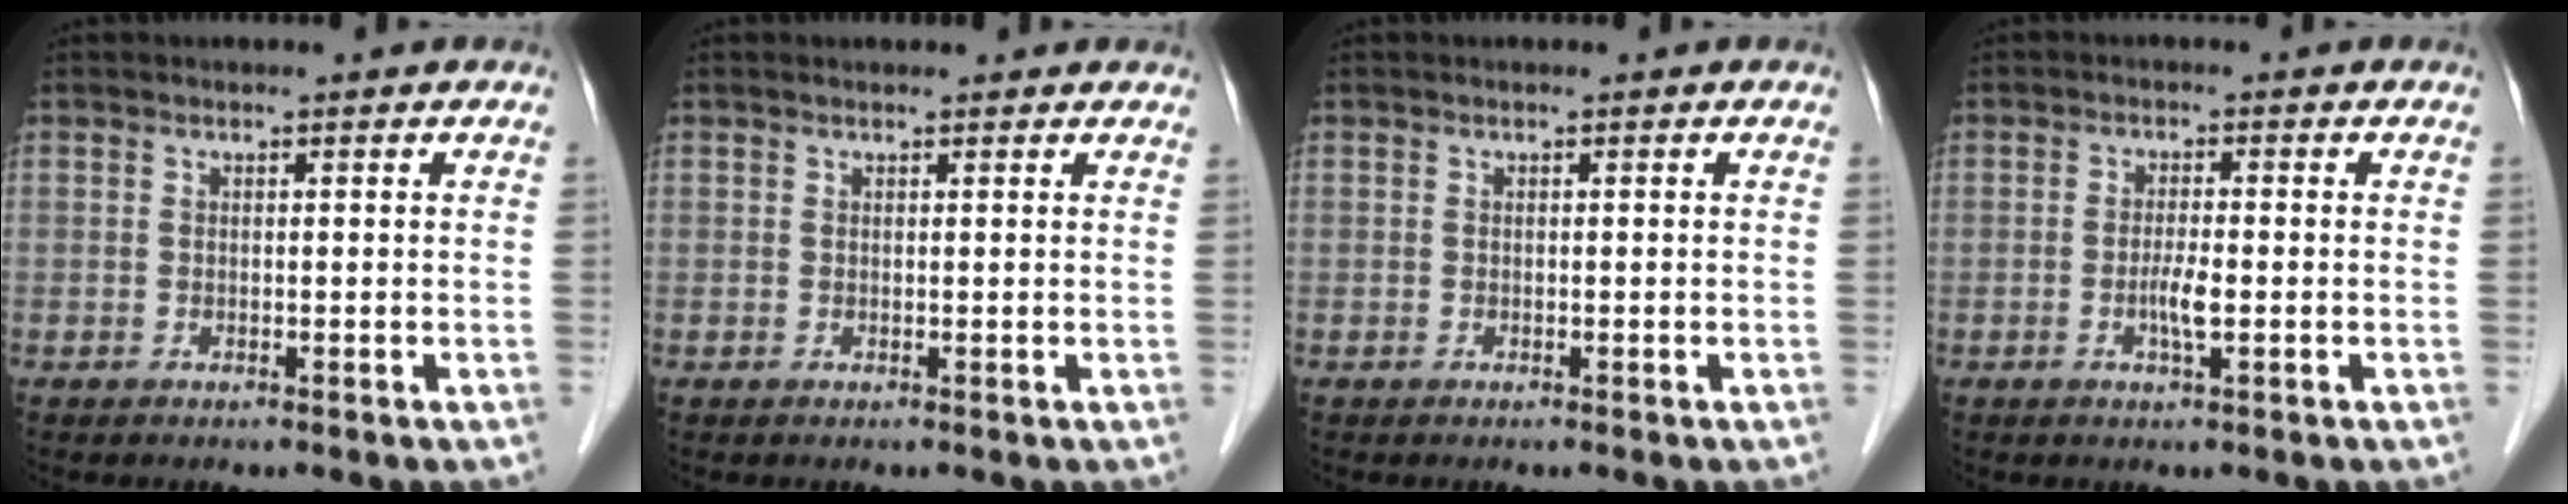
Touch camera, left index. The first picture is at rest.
{"total": 2.9, "force": [2.6, 0.9, 0.9], "torque": [-0.011, 0.022, 0.026]}
{"total": 0.0}
{"total": 2.8, "force": [-1.0, 0.3, 2.6], "torque": [-0.054, -0.005, -0.019]}